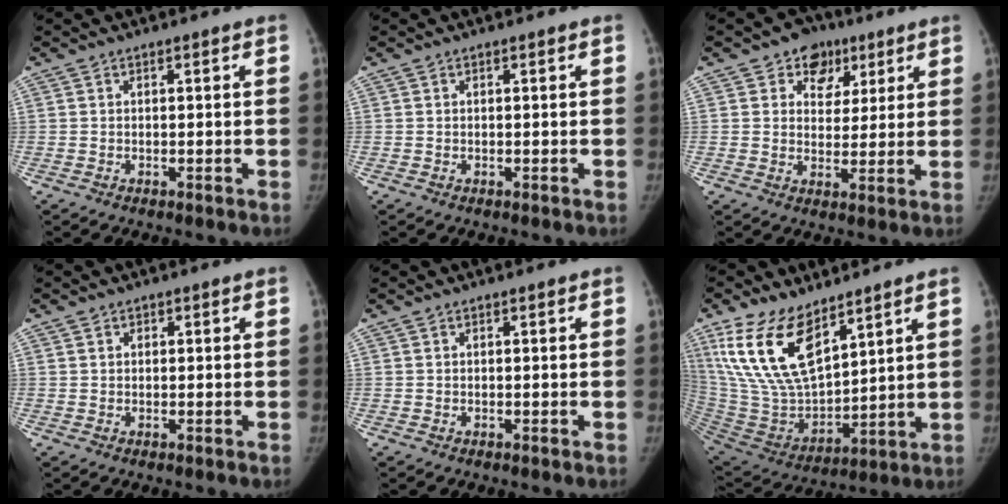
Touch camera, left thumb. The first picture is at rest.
{"total": 0.0}
{"total": 8.1, "force": [4.4, 6.4, 2.5], "torque": [0.007, -0.011, 0.062]}
{"total": 1.0, "force": [0.4, 0.9, 0.2], "torque": [0.005, 0.000, 0.005]}
{"total": 0.0}
{"total": 19.6, "force": [11.7, 9.1, 12.7], "torque": [-0.229, -0.060, 0.242]}